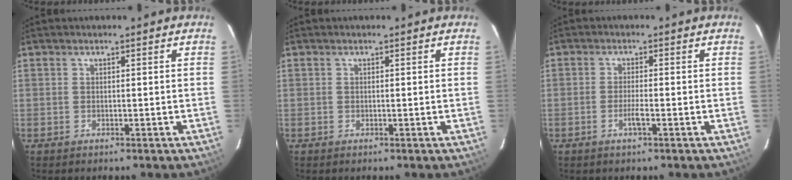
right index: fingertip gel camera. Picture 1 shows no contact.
{"total": 0.0}
{"total": 2.1, "force": [-0.9, 0.0, 1.9], "torque": [-0.038, 0.000, -0.016]}